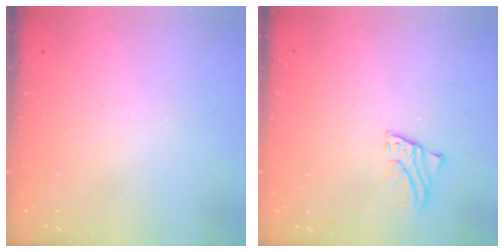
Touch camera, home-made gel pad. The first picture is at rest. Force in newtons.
{"total": 2.0, "press": 2.0, "slide": 0.2}